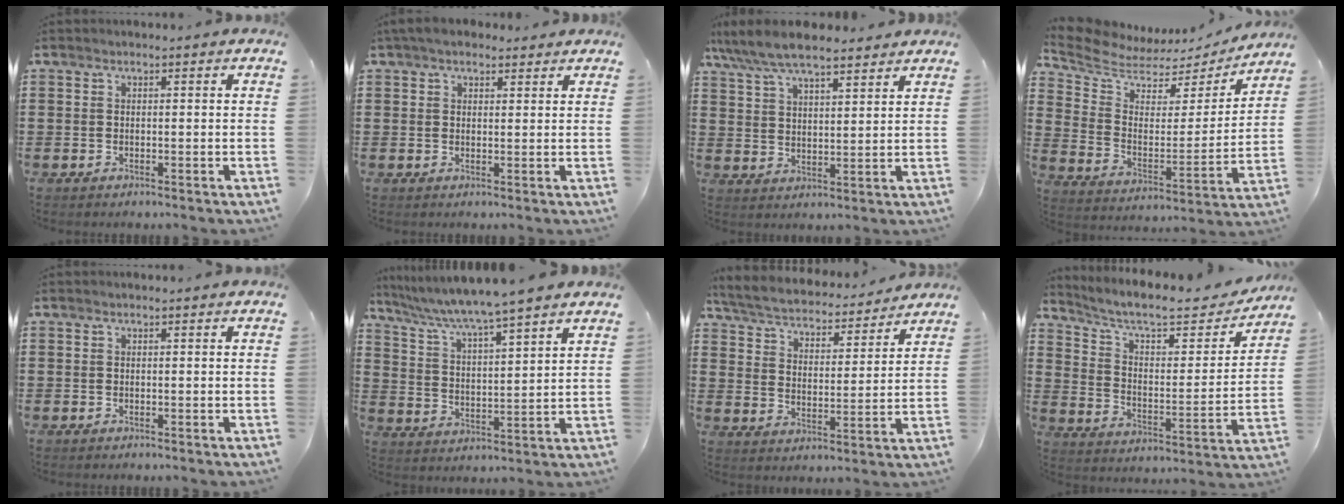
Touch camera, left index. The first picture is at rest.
{"total": 3.3, "force": [2.6, 1.6, 1.4], "torque": [-0.034, 0.005, 0.048]}
{"total": 7.4, "force": [6.5, 1.6, 3.1], "torque": [-0.082, -0.018, 0.118]}
{"total": 5.6, "force": [5.2, 2.1, 0.8], "torque": [-0.054, -0.044, 0.085]}
{"total": 0.0}
{"total": 6.1, "force": [5.5, -0.9, 2.5], "torque": [-0.074, -0.039, 0.089]}
{"total": 4.6, "force": [4.5, 0.2, 1.0], "torque": [-0.044, -0.034, 0.072]}
{"total": 7.1, "force": [6.0, 1.5, 3.6], "torque": [-0.090, -0.041, 0.096]}